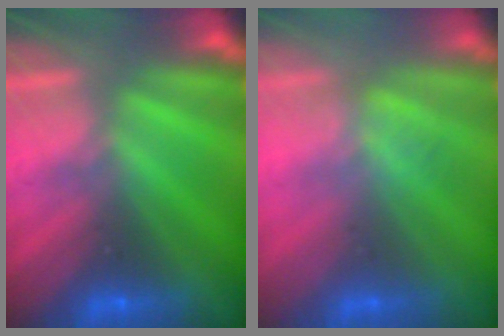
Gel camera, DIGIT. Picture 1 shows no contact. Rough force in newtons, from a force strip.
{"total": 2.4}